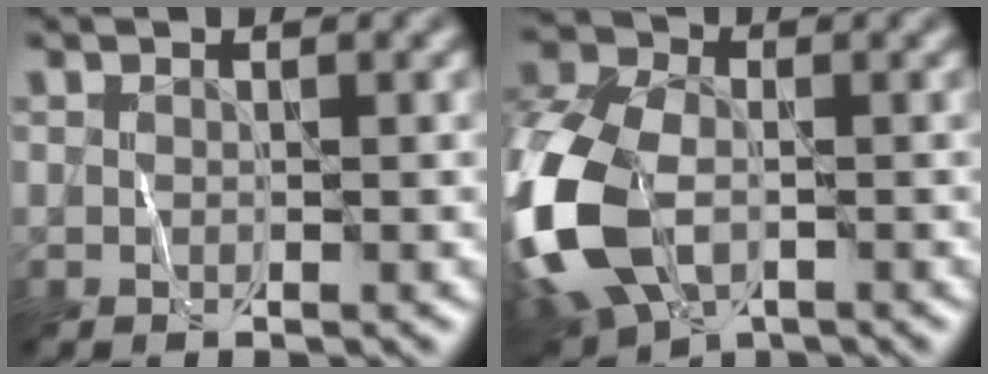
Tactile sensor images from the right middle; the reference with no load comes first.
{"total": 13.9, "force": [-4.5, 8.3, 10.1], "torque": [-0.251, -0.027, -0.092]}